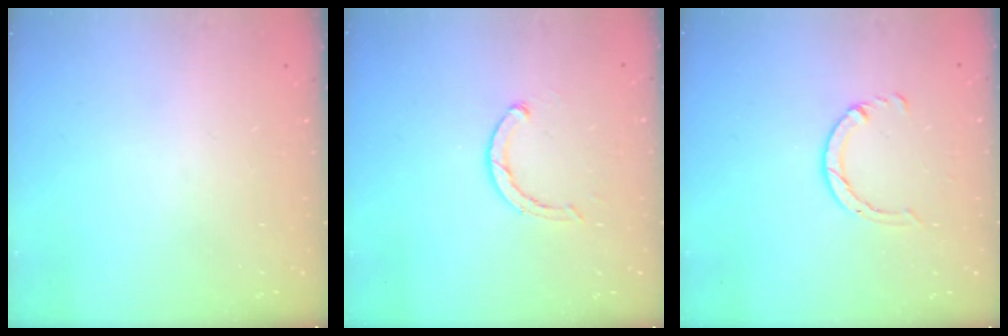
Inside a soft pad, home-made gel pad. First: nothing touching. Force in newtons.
{"total": 3.6, "press": 3.6, "slide": 0.3}
{"total": 3.6, "press": 3.5, "slide": 0.4}